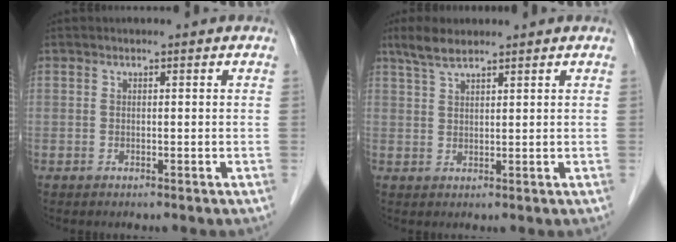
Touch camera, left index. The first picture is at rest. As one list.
[{"total": 3.6, "force": [2.9, 0.6, 2.1], "torque": [-0.049, 0.010, 0.060]}]